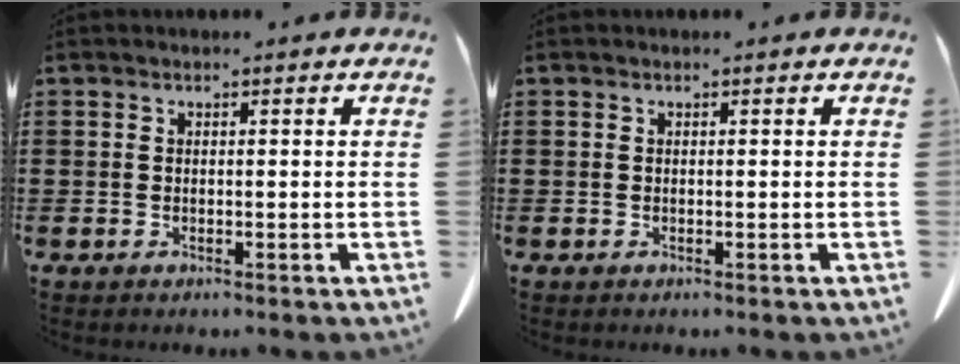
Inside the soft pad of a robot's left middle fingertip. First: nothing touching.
{"total": 0.0}